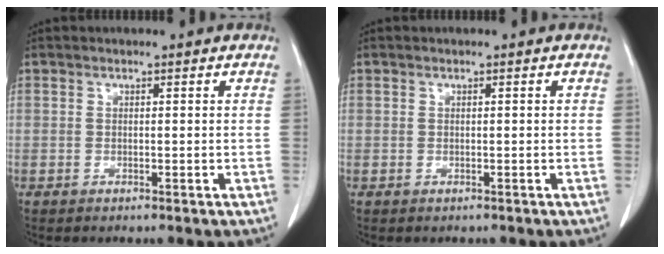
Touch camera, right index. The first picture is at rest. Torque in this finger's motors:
{"motor_torque": [-0.39, -0.26, -0.16, -0.06]}